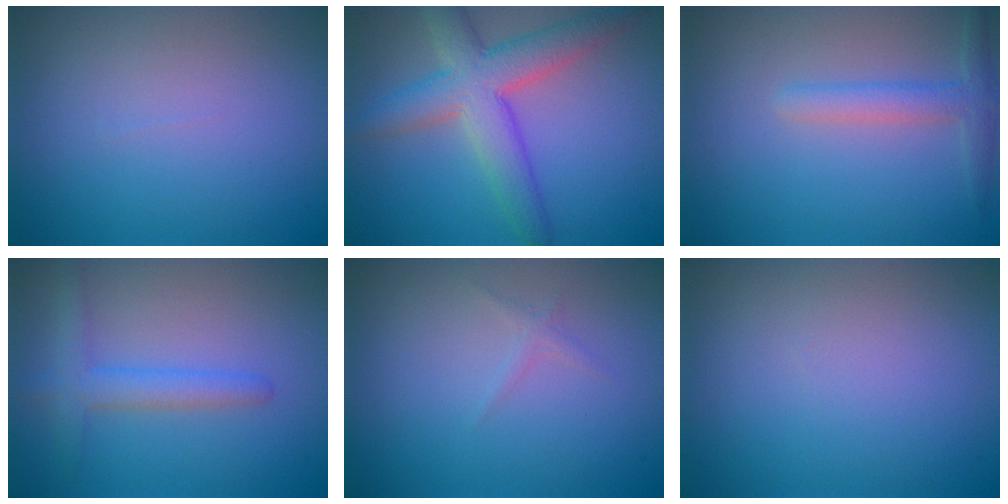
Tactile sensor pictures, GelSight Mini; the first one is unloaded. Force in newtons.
{"total": 6.3, "press": 6.3, "slide": 0.4}
{"total": 2.4, "press": 2.4, "slide": 0.2}
{"total": 2.8, "press": 2.8, "slide": 0.2}
{"total": 0.7, "press": 0.7, "slide": 0.1}
{"total": 0.0}